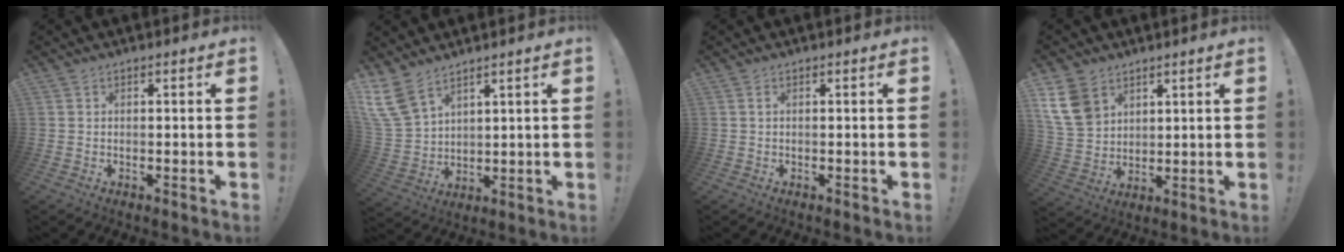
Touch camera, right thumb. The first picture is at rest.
{"total": 9.9, "force": [7.5, 4.7, 4.6], "torque": [-0.102, -0.040, 0.150]}
{"total": 0.6, "force": [0.0, -0.1, 0.6], "torque": [-0.013, 0.000, 0.000]}
{"total": 12.0, "force": [6.4, 8.6, 5.5], "torque": [-0.100, -0.027, 0.132]}